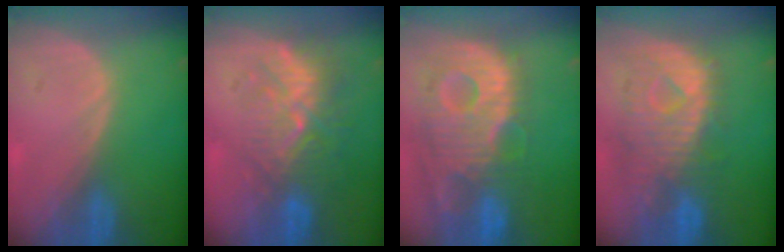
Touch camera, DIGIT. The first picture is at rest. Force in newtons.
{"total": 9.4, "press": 8.7, "slide": 3.5}
{"total": 13.6, "press": 11.8, "slide": 6.8}
{"total": 10.6, "press": 9.5, "slide": 4.6}